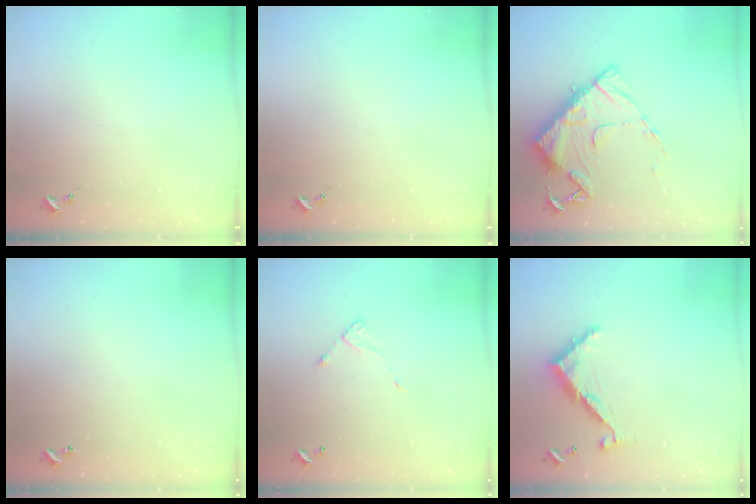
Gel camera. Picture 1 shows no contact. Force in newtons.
{"total": 0.0}
{"total": 13.3, "press": 13.2, "slide": 1.3}
{"total": 1.0, "press": 1.0, "slide": 0.2}
{"total": 4.9, "press": 4.9, "slide": 0.4}
{"total": 9.2, "press": 9.2, "slide": 0.6}